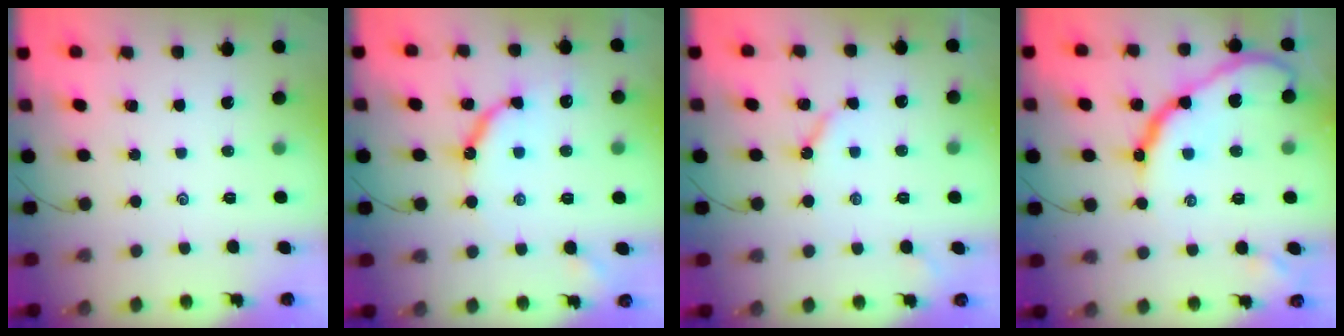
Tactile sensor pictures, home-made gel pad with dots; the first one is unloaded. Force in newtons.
{"total": 10.8, "press": 10.8, "slide": 1.1}
{"total": 3.8, "press": 3.8, "slide": 0.5}
{"total": 17.6, "press": 17.6, "slide": 1.6}